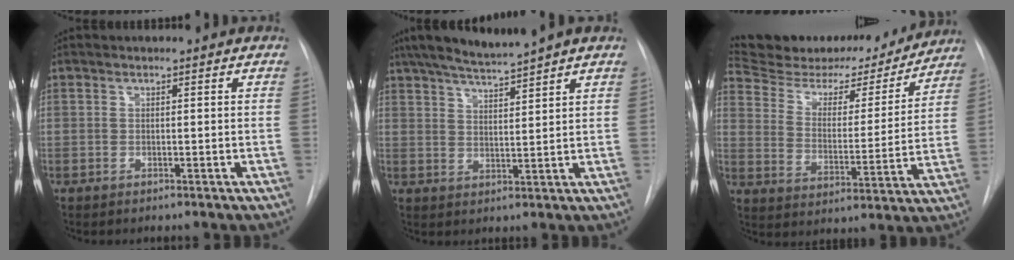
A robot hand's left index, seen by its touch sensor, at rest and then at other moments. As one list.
[{"total": 7.8, "force": [6.7, -0.9, 3.8], "torque": [-0.063, 0.008, 0.117]}, {"total": 21.5, "force": [19.9, 5.3, 6.1], "torque": [-0.093, -0.004, 0.282]}]